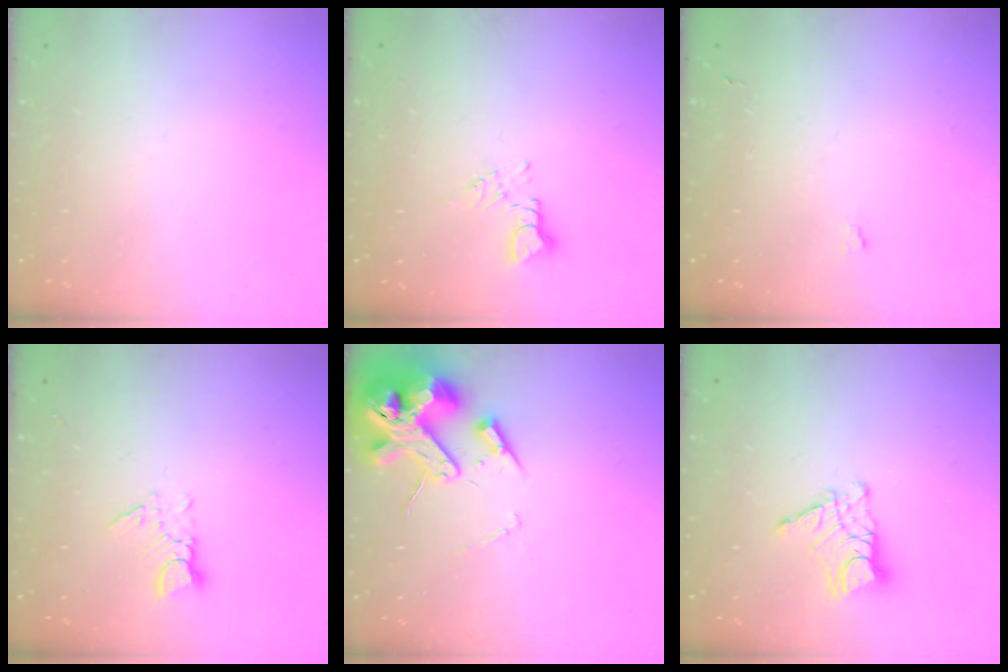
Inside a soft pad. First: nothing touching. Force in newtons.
{"total": 3.7, "press": 3.6, "slide": 0.4}
{"total": 3.8, "press": 3.8, "slide": 0.6}
{"total": 2.6, "press": 2.6, "slide": 0.3}
{"total": 17.0, "press": 16.8, "slide": 2.7}
{"total": 10.5, "press": 10.4, "slide": 0.7}